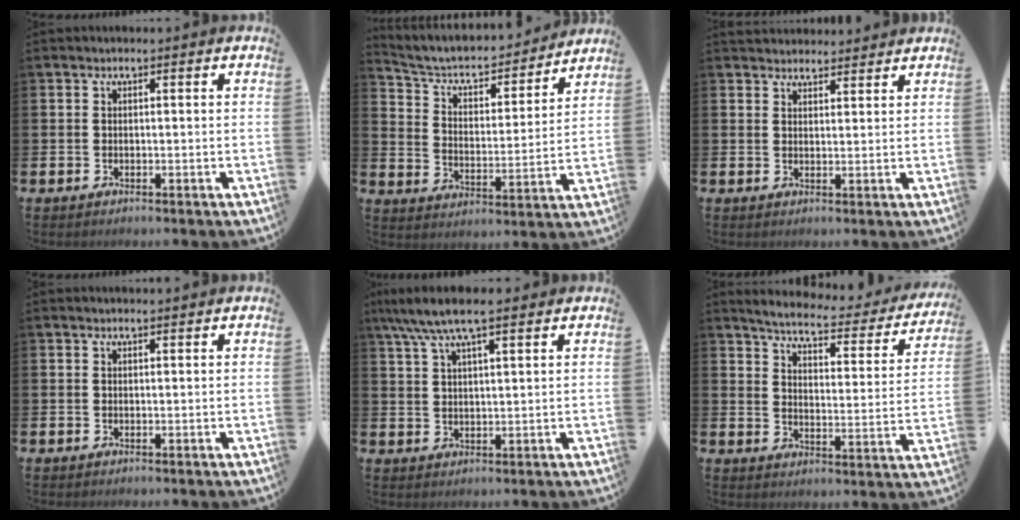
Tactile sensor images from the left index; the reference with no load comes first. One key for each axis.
{"total": 6.2, "fx": 5.6, "fy": 2.0, "fz": 1.6, "tx": -0.065, "ty": -0.043, "tz": 0.092}
{"total": 2.9, "fx": 2.8, "fy": 0.7, "fz": -0.2, "tx": 0.012, "ty": -0.015, "tz": 0.050}
{"total": 0.7, "fx": 0.7, "fy": -0.1, "fz": 0.1, "tx": 0.006, "ty": -0.005, "tz": 0.013}
{"total": 7.1, "fx": 5.7, "fy": 1.4, "fz": 3.9, "tx": -0.083, "ty": -0.013, "tz": 0.102}
{"total": 5.4, "fx": 5.0, "fy": 0.8, "fz": 2.0, "tx": -0.055, "ty": -0.041, "tz": 0.076}